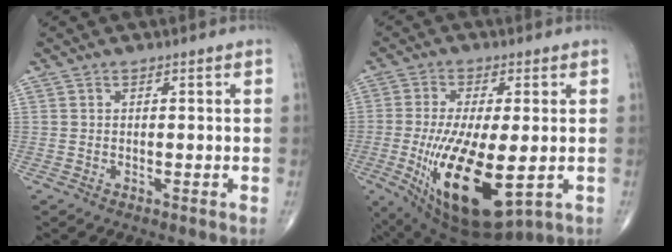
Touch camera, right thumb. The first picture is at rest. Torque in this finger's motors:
{"motor_torque": [0.06, 1.75, 0.51, -0.28, 0.30]}